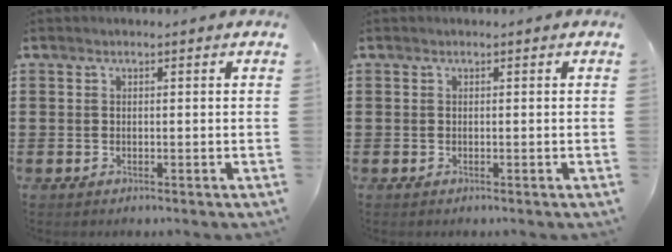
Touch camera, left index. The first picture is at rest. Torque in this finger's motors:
{"motor_torque": [0.07, -0.04, 0.00, 0.01]}